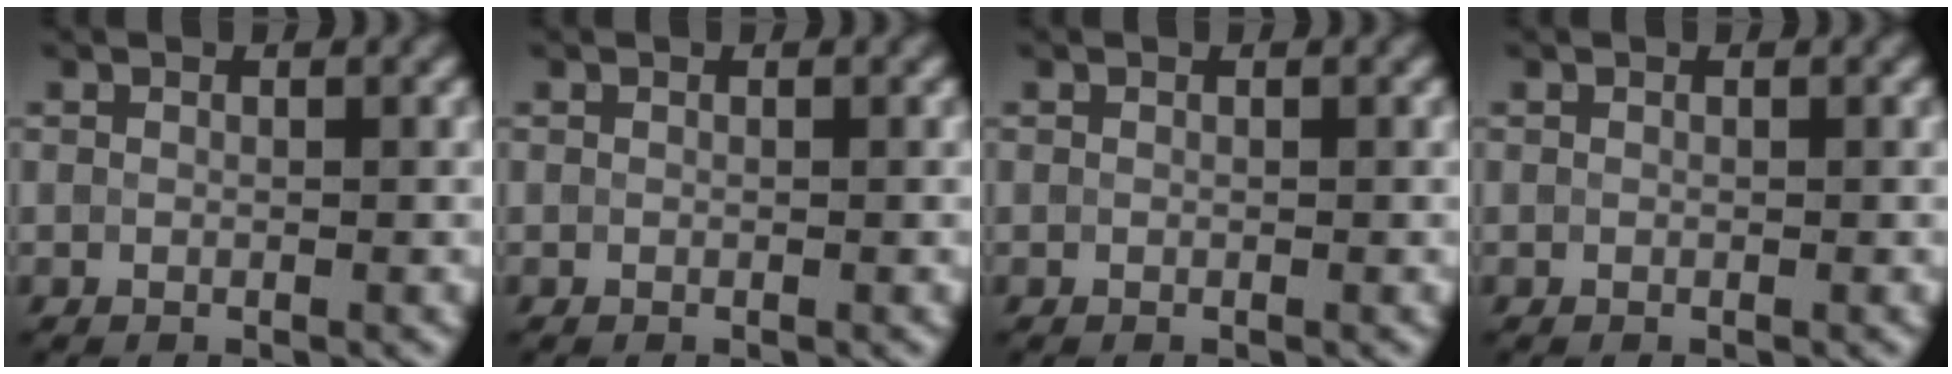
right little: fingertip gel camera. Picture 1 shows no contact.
{"total": 0.0}
{"total": 0.0}
{"total": 0.0}